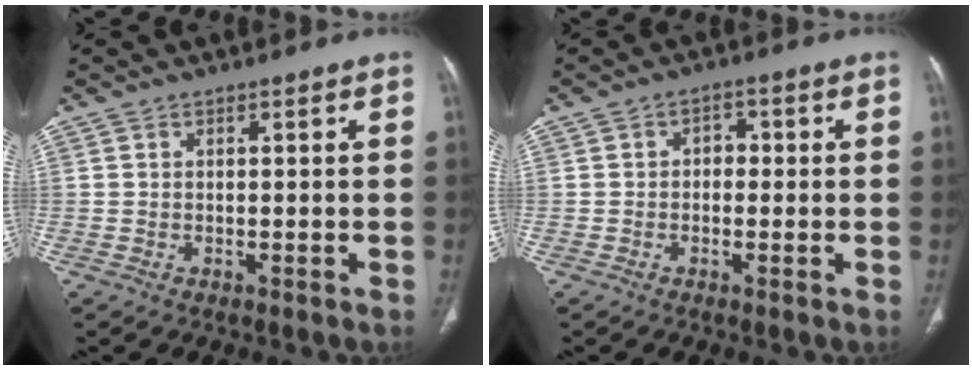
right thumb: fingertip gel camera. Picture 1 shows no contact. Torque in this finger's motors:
{"motor_torque": [-0.23, -0.46, -0.34, 0.17, 0.09]}